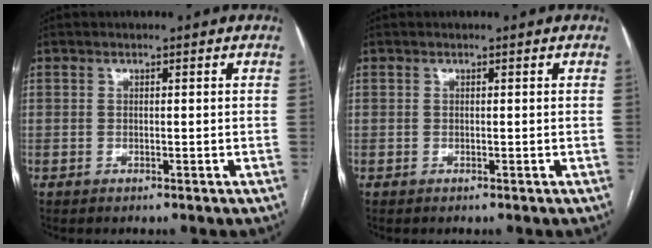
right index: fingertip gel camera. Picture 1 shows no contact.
{"total": 0.0}